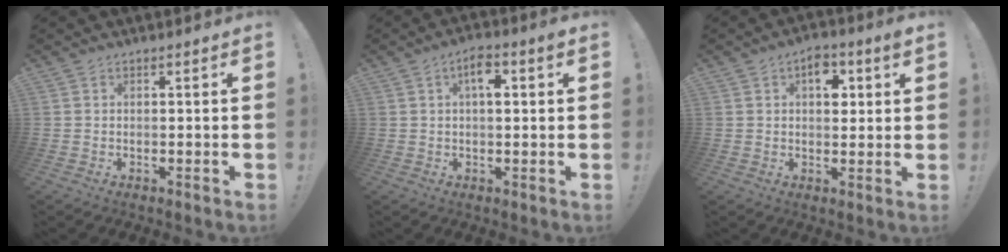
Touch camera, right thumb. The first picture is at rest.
{"total": 5.4, "force": [1.4, 2.2, 4.7], "torque": [-0.070, 0.005, 0.018]}
{"total": 6.9, "force": [2.4, 4.6, 4.4], "torque": [-0.038, -0.006, 0.035]}